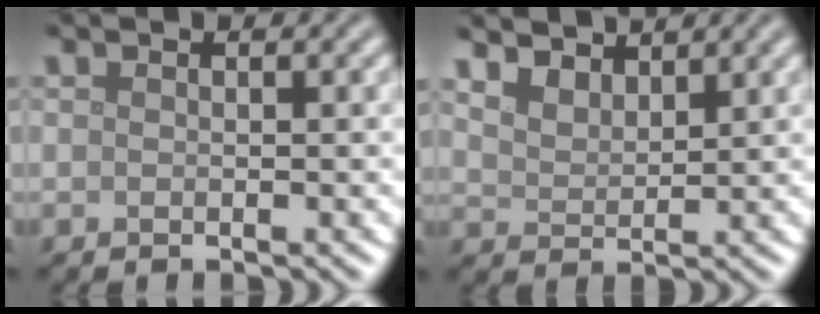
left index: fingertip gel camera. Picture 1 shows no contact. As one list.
[{"total": 5.3, "force": [4.4, 2.1, 2.1], "torque": [-0.066, 0.010, 0.072]}]